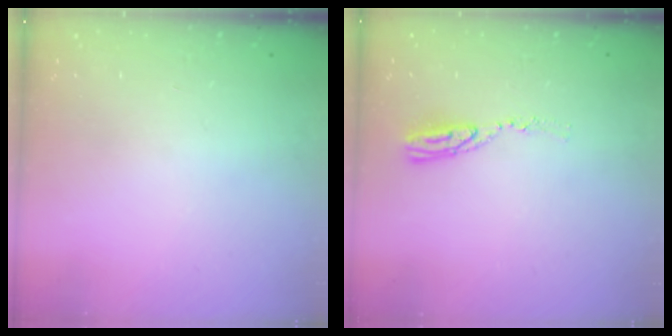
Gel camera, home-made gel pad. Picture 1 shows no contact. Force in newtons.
{"total": 5.9, "press": 5.9, "slide": 0.5}